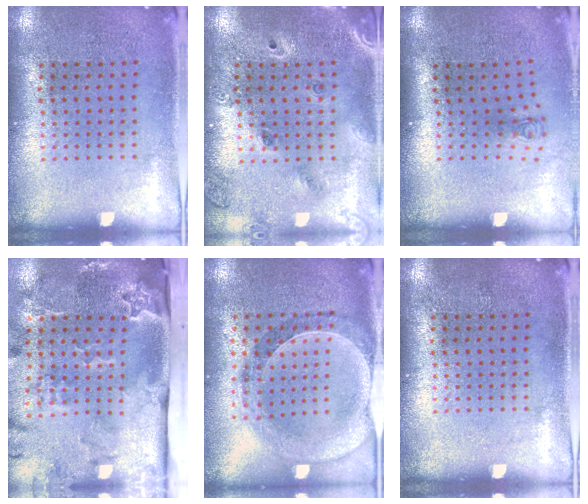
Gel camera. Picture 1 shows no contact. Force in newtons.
{"total": 1.5, "press": 1.3, "slide": 0.7}
{"total": 0.7, "press": 0.3, "slide": 0.6}
{"total": 3.6, "press": 2.4, "slide": 2.6}
{"total": 0.6, "press": 0.6, "slide": 0.2}
{"total": 0.0}